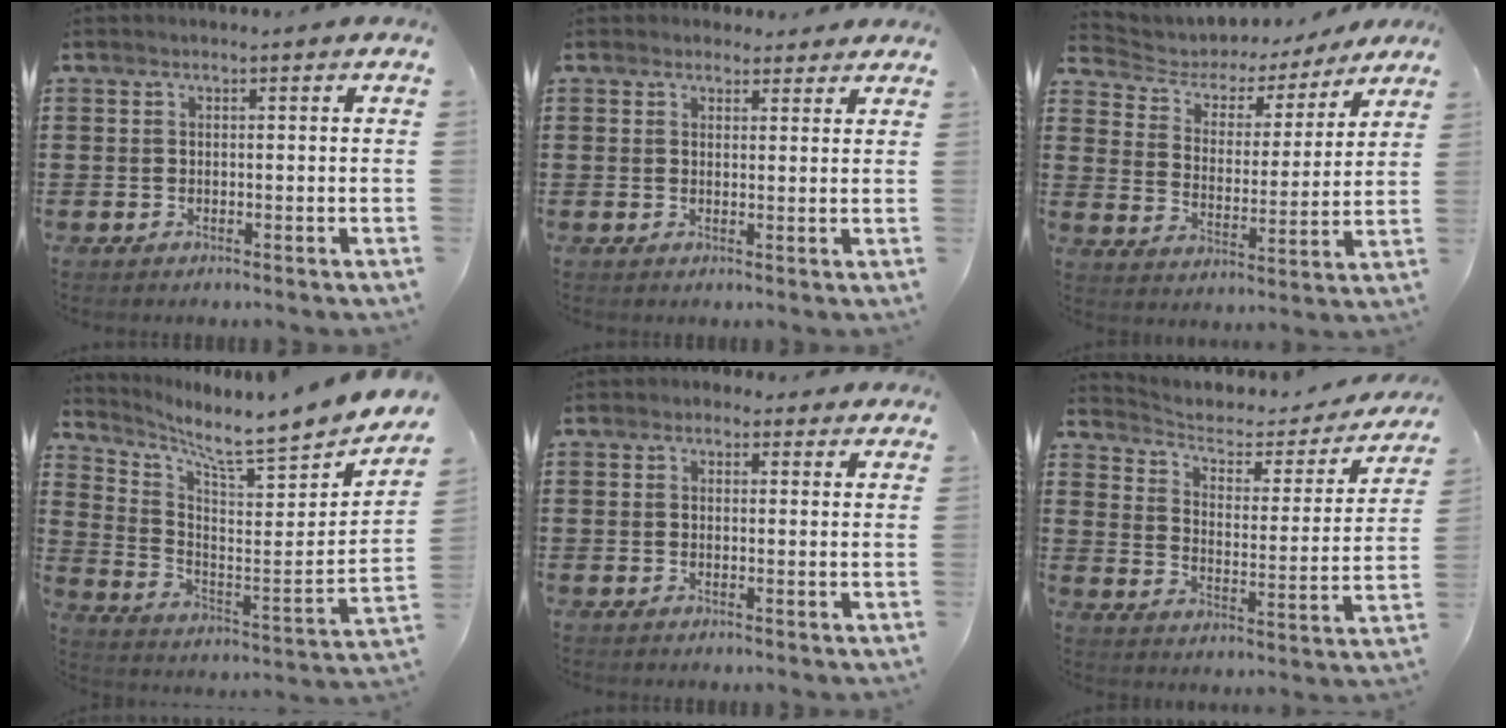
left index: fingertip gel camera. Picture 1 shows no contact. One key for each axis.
{"total": 2.3, "fx": 2.1, "fy": 1.0, "fz": 0.2, "tx": -0.001, "ty": 0.001, "tz": 0.038}
{"total": 4.6, "fx": 4.1, "fy": 1.9, "fz": 0.9, "tx": -0.044, "ty": -0.027, "tz": 0.065}
{"total": 5.3, "fx": 4.9, "fy": -0.4, "fz": 2.0, "tx": -0.054, "ty": -0.071, "tz": 0.068}
{"total": 1.7, "fx": 1.2, "fy": 1.1, "fz": 0.2, "tx": -0.002, "ty": 0.006, "tz": 0.020}
{"total": 3.1, "fx": 2.0, "fy": 1.8, "fz": 1.5, "tx": -0.044, "ty": -0.014, "tz": 0.026}